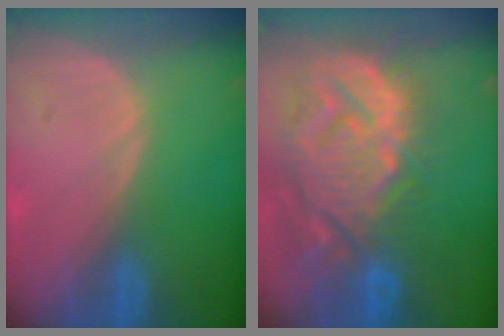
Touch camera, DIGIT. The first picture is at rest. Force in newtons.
{"total": 14.5, "press": 12.4, "slide": 7.6}